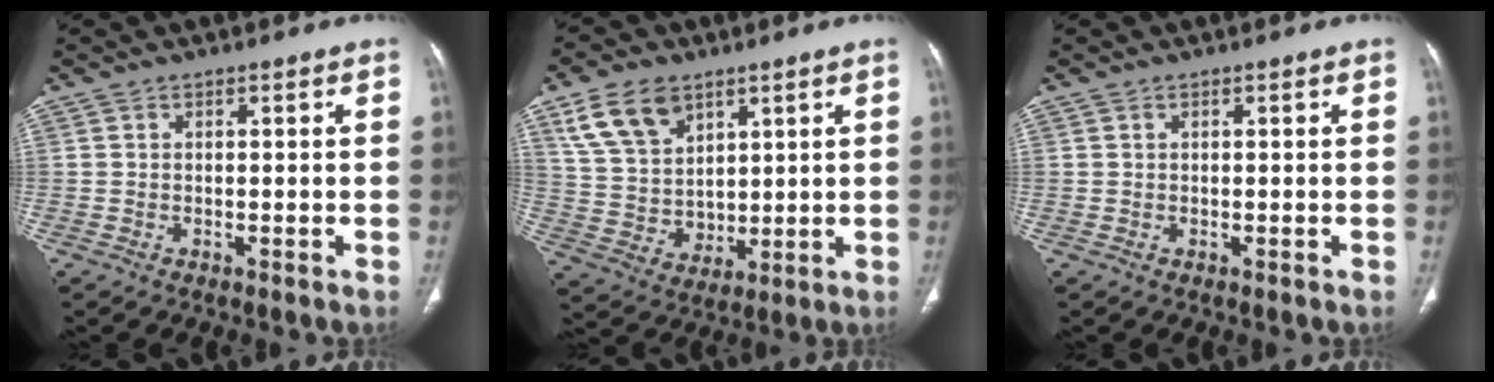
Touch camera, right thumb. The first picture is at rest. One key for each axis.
{"total": 12.7, "fx": 6.9, "fy": 8.6, "fz": 6.3, "tx": -0.094, "ty": -0.030, "tz": 0.144}
{"total": 0.0}